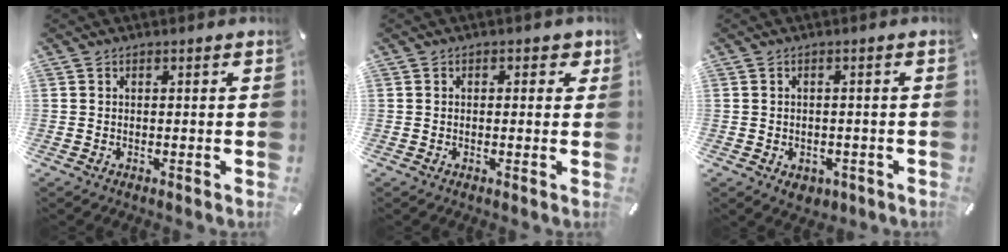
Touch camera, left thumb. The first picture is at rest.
{"total": 2.0, "force": [0.1, 1.4, 1.4], "torque": [-0.012, 0.003, -0.003]}
{"total": 3.1, "force": [-1.4, 2.4, 1.3], "torque": [-0.025, 0.005, -0.026]}